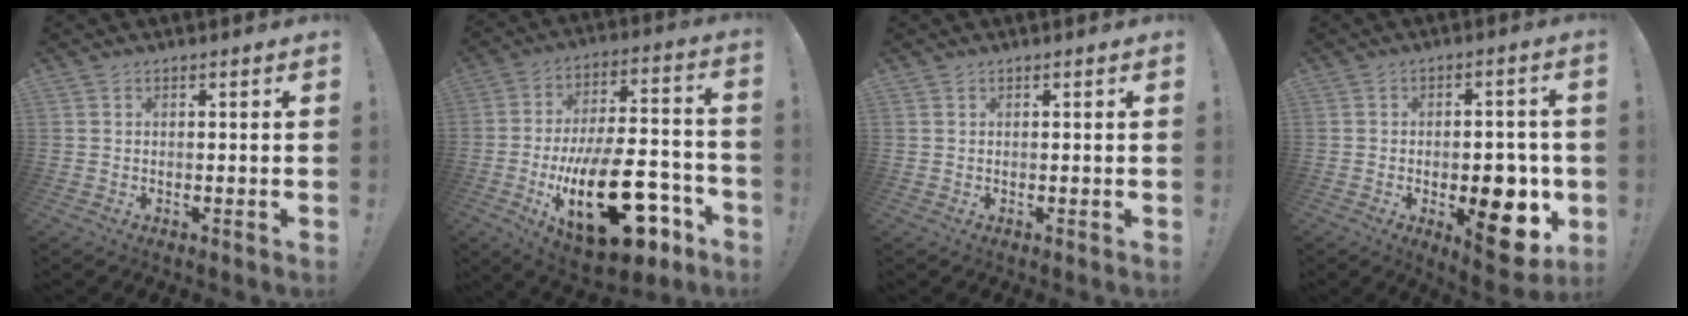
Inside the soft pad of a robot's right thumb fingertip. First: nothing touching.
{"total": 28.2, "force": [-9.9, 12.7, 23.1], "torque": [-0.387, 0.062, -0.149]}
{"total": 0.0}
{"total": 14.3, "force": [-3.7, 7.3, 11.8], "torque": [-0.110, 0.004, -0.046]}